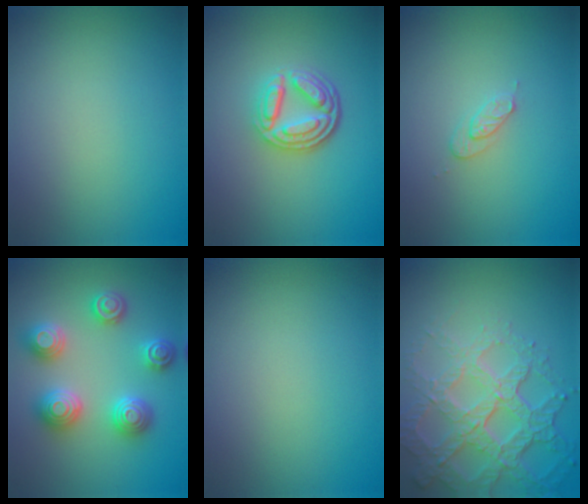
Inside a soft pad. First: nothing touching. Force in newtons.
{"total": 4.6, "press": 3.4, "slide": 3.1}
{"total": 1.4, "press": 1.4, "slide": 0.2}
{"total": 4.8, "press": 4.8, "slide": 0.6}
{"total": 0.0}
{"total": 7.7, "press": 5.3, "slide": 5.5}